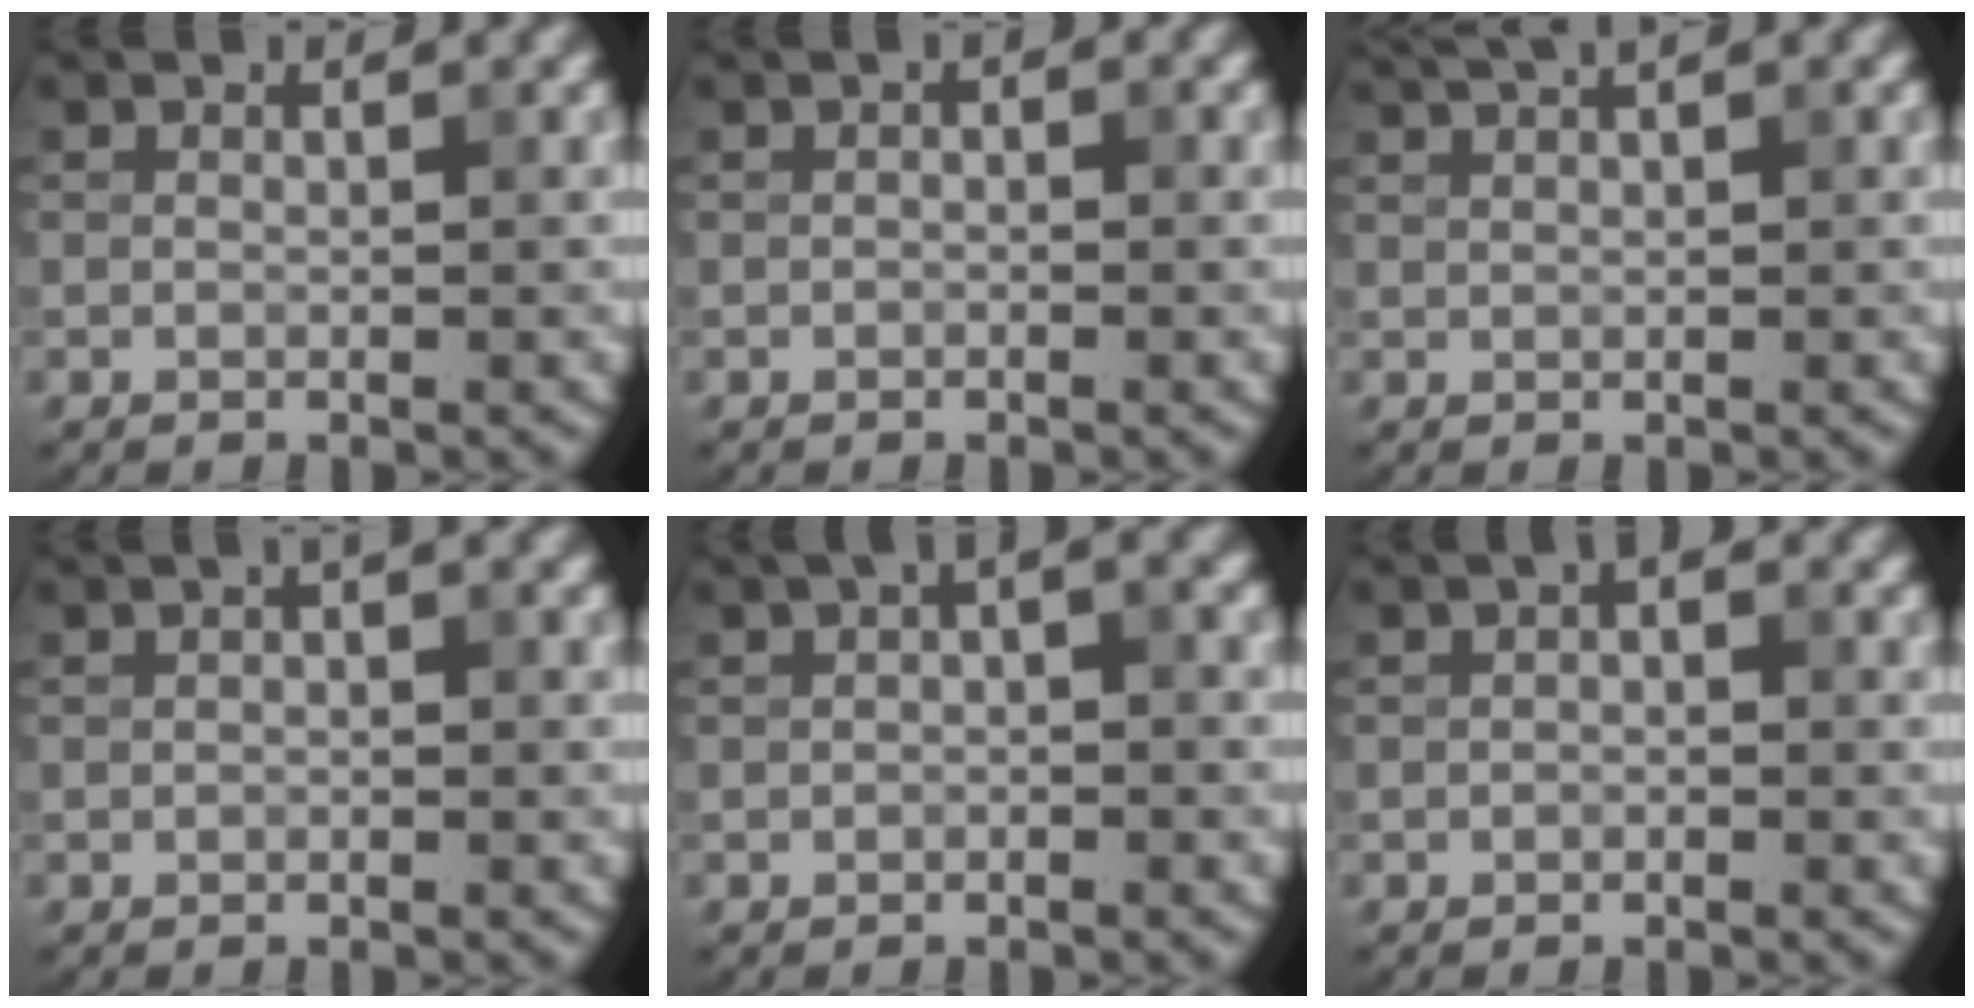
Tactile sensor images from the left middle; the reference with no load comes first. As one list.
[{"total": 0.5, "force": [-0.2, 0.4, 0.3], "torque": [-0.005, 0.000, -0.002]}, {"total": 3.9, "force": [2.5, 1.4, 2.6], "torque": [-0.019, 0.019, 0.019]}, {"total": 1.1, "force": [0.3, 0.5, 1.0], "torque": [-0.015, 0.002, 0.001]}, {"total": 2.5, "force": [0.7, 0.9, 2.2], "torque": [-0.026, 0.012, 0.003]}, {"total": 0.9, "force": [-0.1, 0.7, 0.7], "torque": [-0.011, 0.004, -0.003]}]